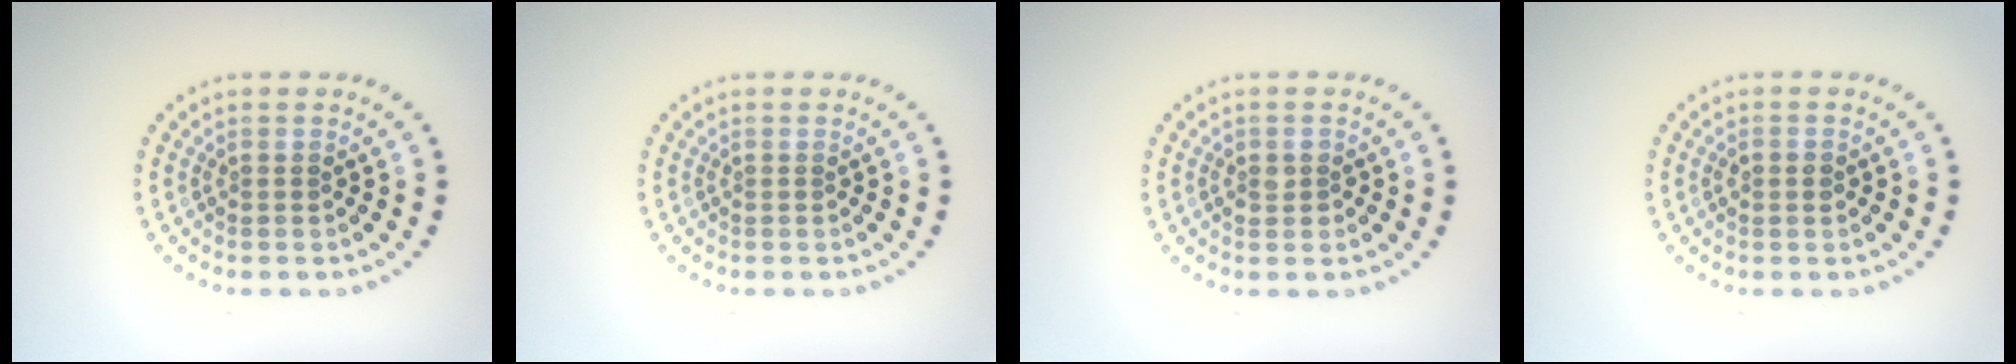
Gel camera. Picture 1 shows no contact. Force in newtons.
{"total": 0.0}
{"total": 1.4, "press": 1.3, "slide": 0.4}
{"total": 1.3, "press": 1.3, "slide": 0.1}